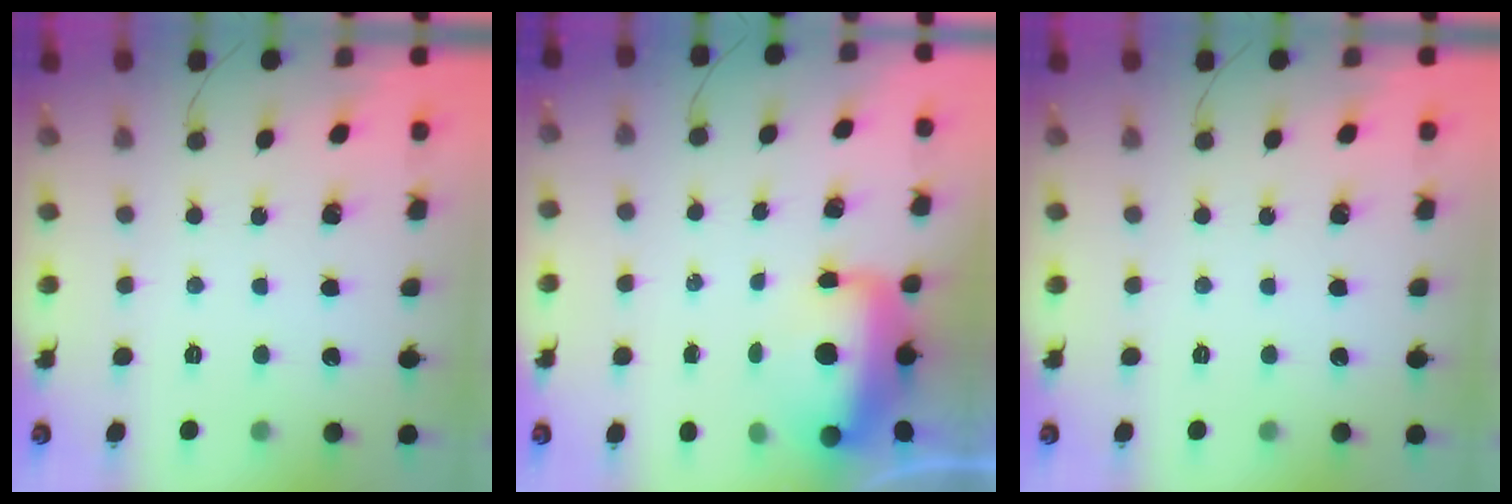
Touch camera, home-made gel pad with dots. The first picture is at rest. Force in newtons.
{"total": 11.7, "press": 11.4, "slide": 2.7}
{"total": 0.0}